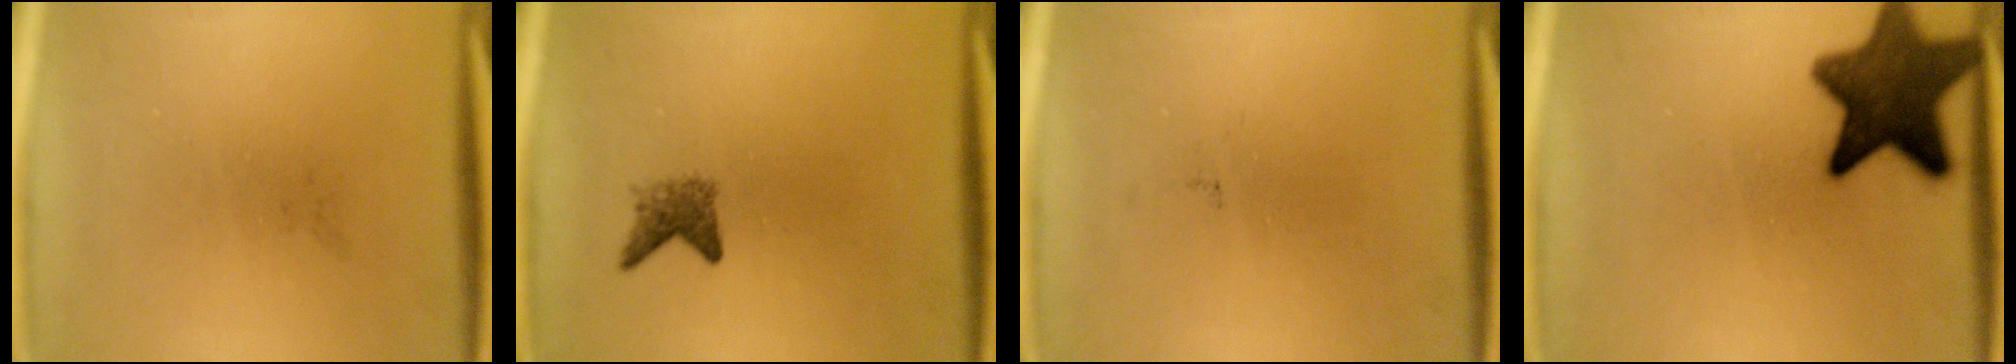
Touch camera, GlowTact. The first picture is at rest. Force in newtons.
{"total": 2.2}
{"total": 0.0}
{"total": 12.7}